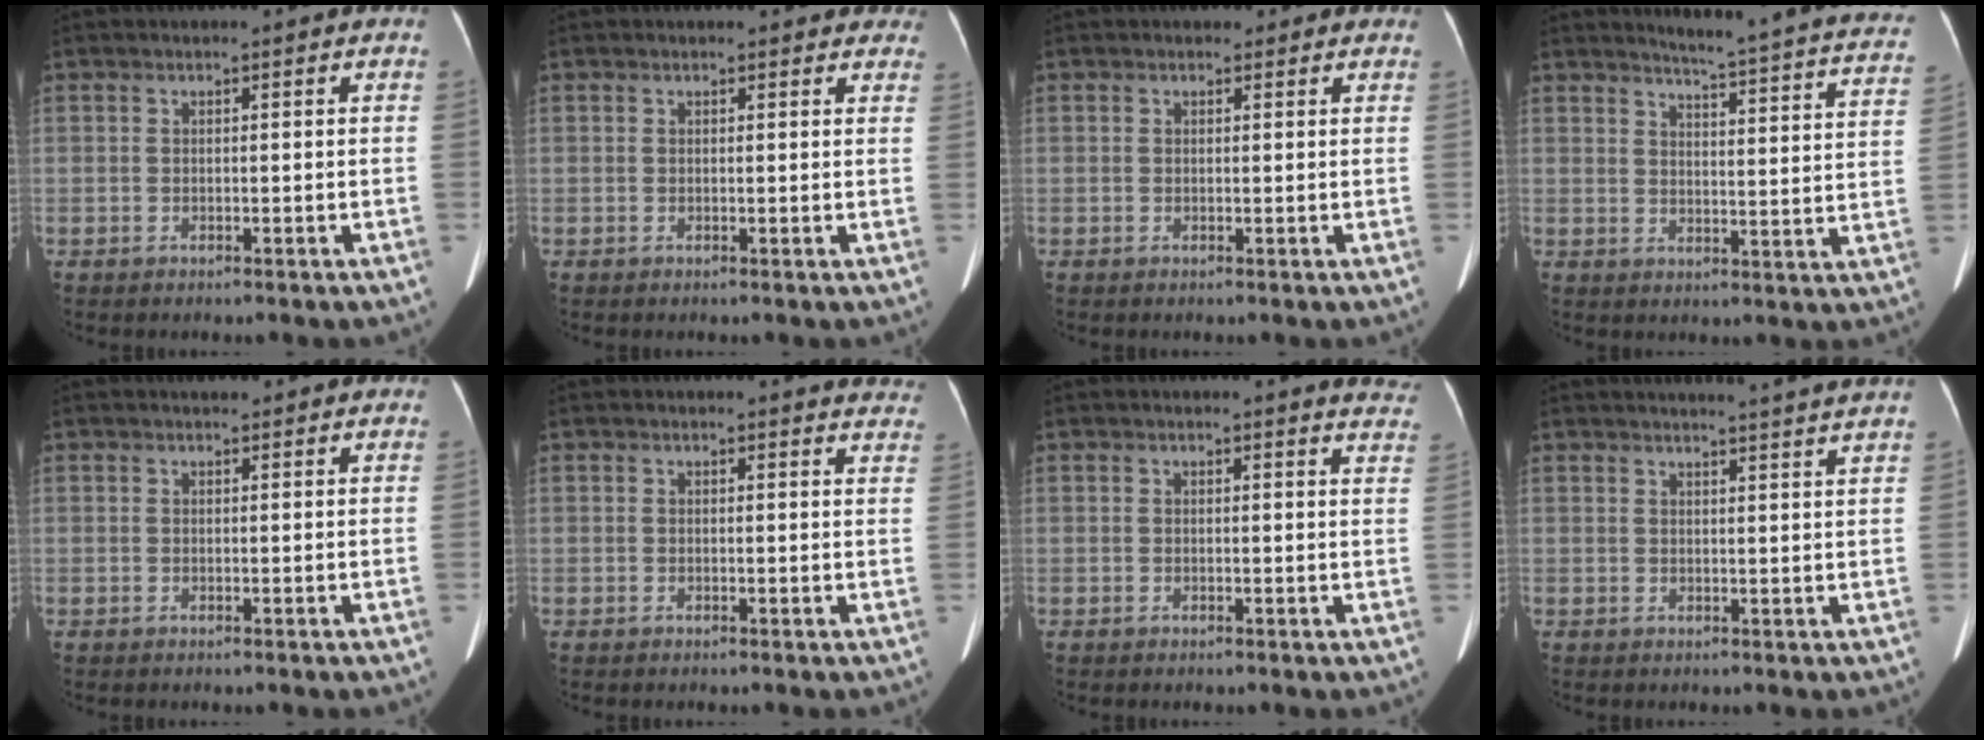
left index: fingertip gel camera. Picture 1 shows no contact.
{"total": 5.3, "force": [4.8, 2.2, 0.8], "torque": [0.013, 0.002, 0.032]}
{"total": 1.6, "force": [1.0, 1.1, 0.3], "torque": [0.002, 0.007, 0.009]}
{"total": 21.9, "force": [20.5, 0.4, 7.7], "torque": [-0.097, -0.093, 0.224]}
{"total": 2.1, "force": [1.7, 0.8, 0.9], "torque": [-0.010, 0.014, 0.021]}
{"total": 6.1, "force": [5.9, 1.4, 0.3], "torque": [0.027, -0.026, 0.027]}
{"total": 5.0, "force": [4.9, 0.6, 0.8], "torque": [0.003, -0.026, 0.020]}
{"total": 12.0, "force": [11.3, -1.5, 3.8], "torque": [-0.047, -0.027, 0.119]}